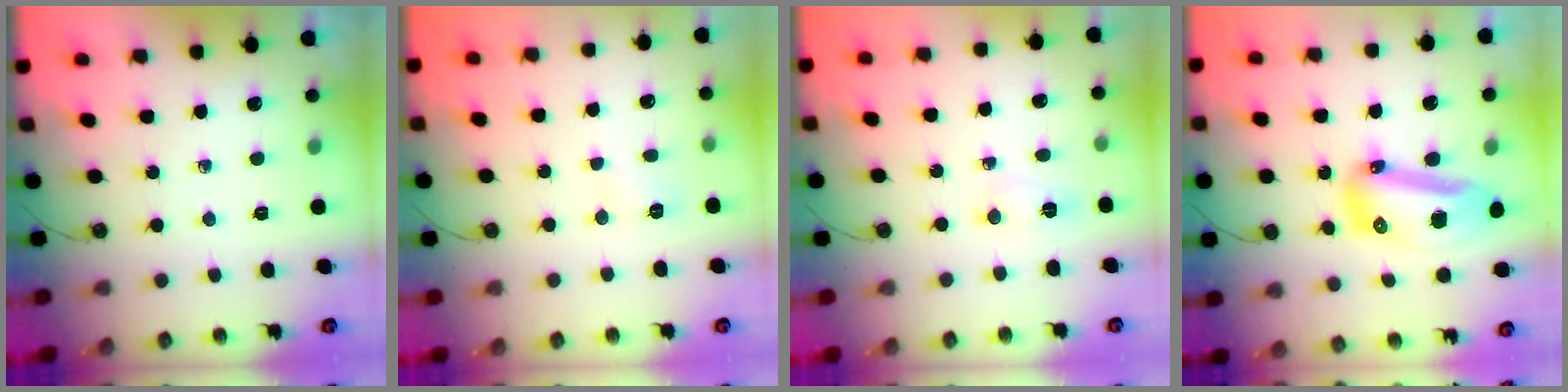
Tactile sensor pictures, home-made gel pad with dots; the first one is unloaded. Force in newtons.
{"total": 3.9, "press": 3.9, "slide": 0.4}
{"total": 4.3, "press": 3.6, "slide": 2.5}
{"total": 16.0, "press": 15.8, "slide": 2.3}